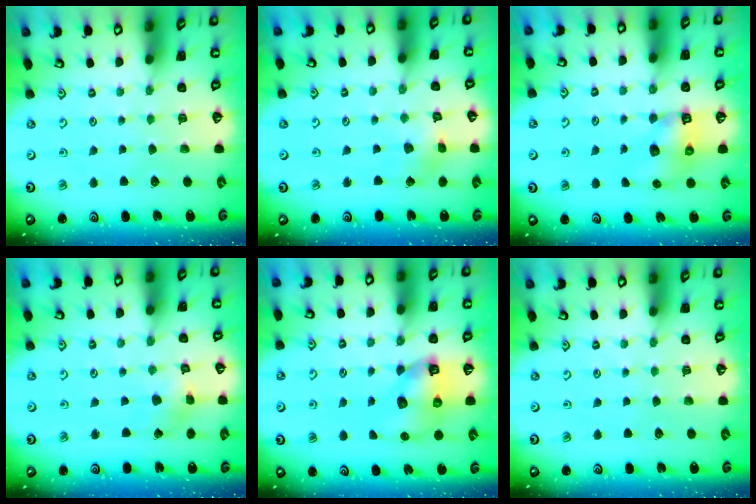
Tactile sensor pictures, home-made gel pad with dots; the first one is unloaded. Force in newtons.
{"total": 2.7, "press": 2.7, "slide": 0.3}
{"total": 6.1, "press": 6.1, "slide": 1.0}
{"total": 2.5, "press": 2.5, "slide": 0.2}
{"total": 8.2, "press": 8.1, "slide": 1.0}
{"total": 0.0}